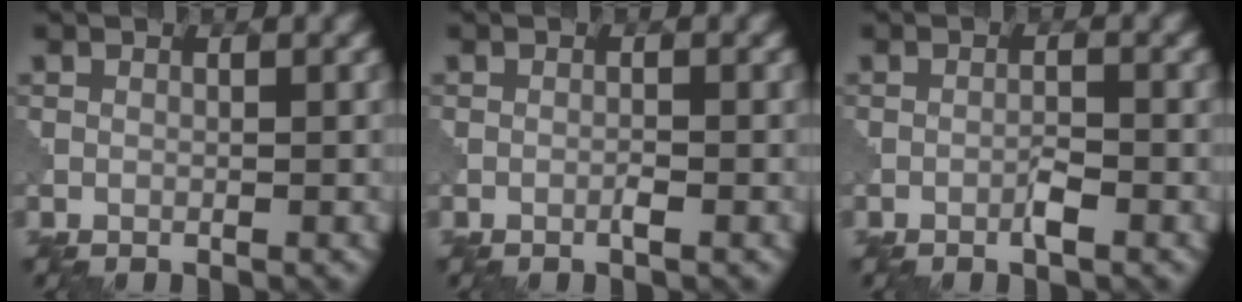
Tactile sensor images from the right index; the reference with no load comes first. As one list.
[{"total": 0.7, "force": [-0.4, 0.0, 0.6], "torque": [-0.012, 0.001, -0.009]}, {"total": 1.4, "force": [-0.8, 0.2, 1.2], "torque": [-0.021, 0.003, -0.017]}]